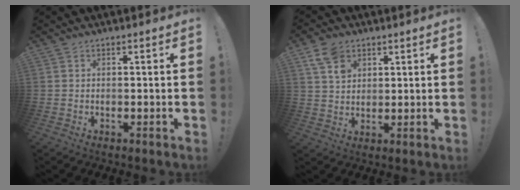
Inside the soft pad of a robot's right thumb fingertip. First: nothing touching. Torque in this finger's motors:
{"motor_torque": [0.21, 1.32, 0.21, 0.38, -0.04]}